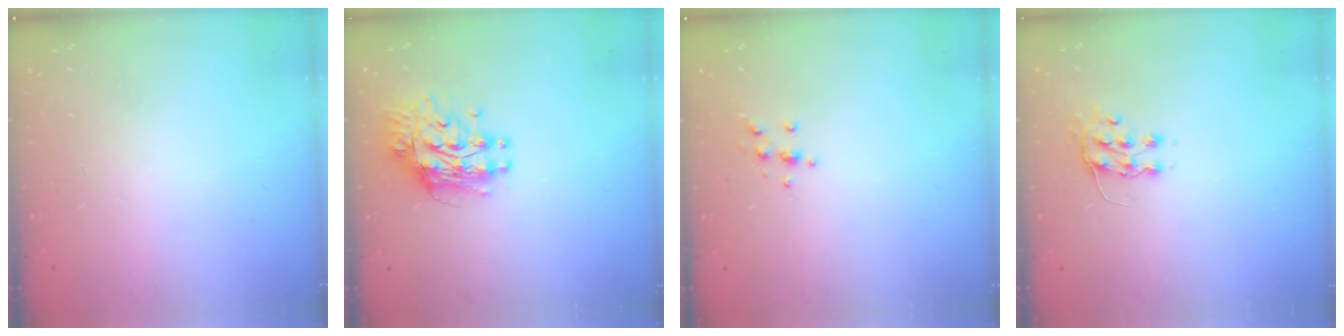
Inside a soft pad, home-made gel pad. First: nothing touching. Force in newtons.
{"total": 10.4, "press": 10.4, "slide": 0.9}
{"total": 5.4, "press": 5.3, "slide": 0.6}
{"total": 7.6, "press": 7.5, "slide": 0.9}